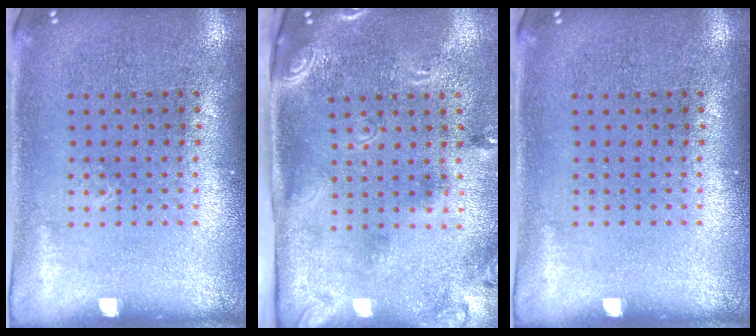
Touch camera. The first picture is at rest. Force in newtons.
{"total": 2.6, "press": 1.7, "slide": 2.0}
{"total": 0.0}